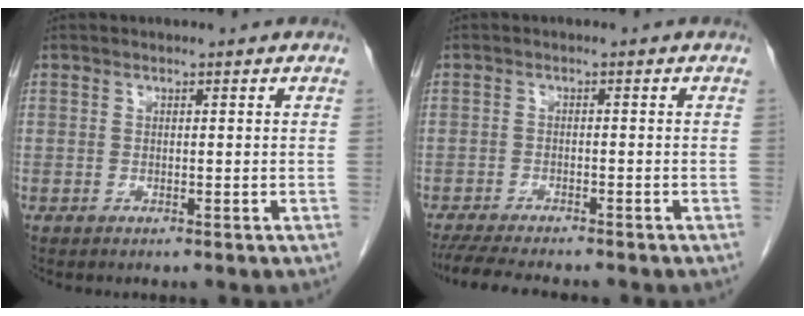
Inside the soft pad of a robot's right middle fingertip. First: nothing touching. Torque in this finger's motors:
{"motor_torque": [0.75, -0.37, 0.02, 0.01]}